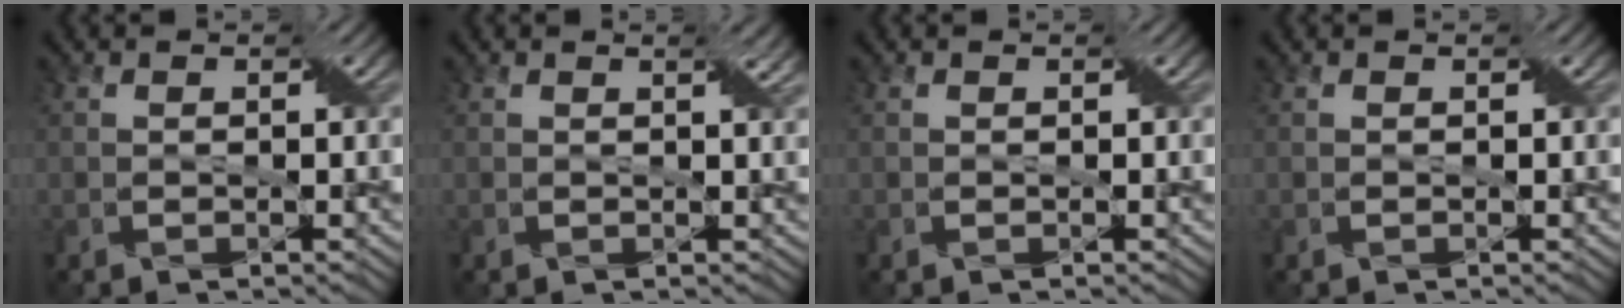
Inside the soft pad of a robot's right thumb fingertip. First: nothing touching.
{"total": 1.2, "force": [0.7, 0.0, 1.0], "torque": [-0.018, 0.004, 0.010]}
{"total": 0.0}
{"total": 0.0}